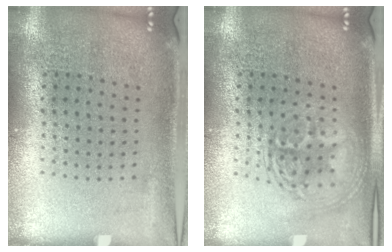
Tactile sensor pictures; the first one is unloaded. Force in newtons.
{"total": 2.2, "press": 2.2, "slide": 0.3}